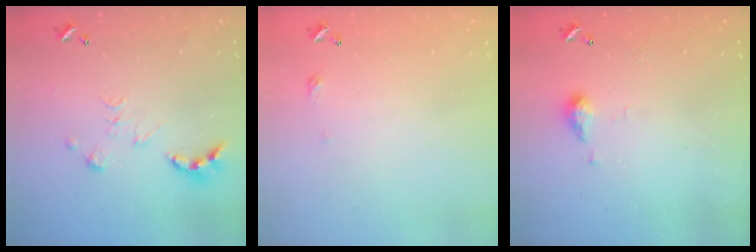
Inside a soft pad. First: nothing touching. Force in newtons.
{"total": 2.7, "press": 2.6, "slide": 0.4}
{"total": 3.8, "press": 3.7, "slide": 0.6}